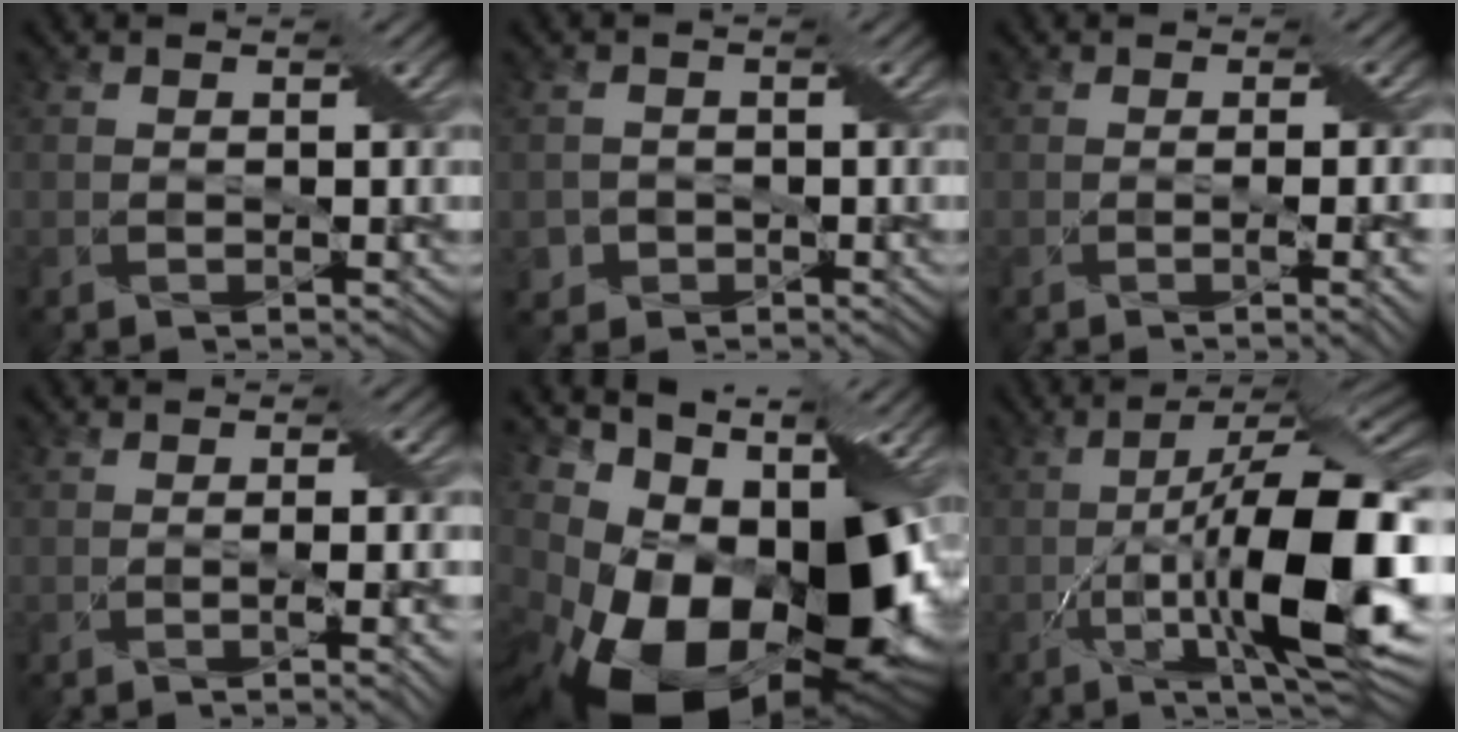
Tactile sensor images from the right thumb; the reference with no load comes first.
{"total": 2.0, "force": [-0.8, 1.8, 0.0], "torque": [-0.003, -0.004, -0.015]}
{"total": 4.2, "force": [-0.6, 0.9, 4.1], "torque": [-0.059, 0.003, -0.007]}
{"total": 3.5, "force": [-0.4, 0.6, 3.5], "torque": [-0.051, 0.005, -0.007]}
{"total": 18.8, "force": [-3.4, 12.6, 13.5], "torque": [-0.240, -0.028, -0.040]}
{"total": 17.2, "force": [-4.0, 5.2, 15.9], "torque": [-0.251, 0.004, -0.067]}